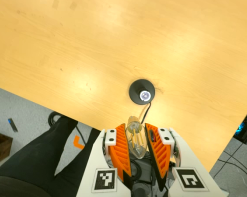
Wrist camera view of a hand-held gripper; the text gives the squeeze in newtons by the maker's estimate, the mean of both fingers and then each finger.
{"total": 10.4, "left": 10.6, "right": 10.2}